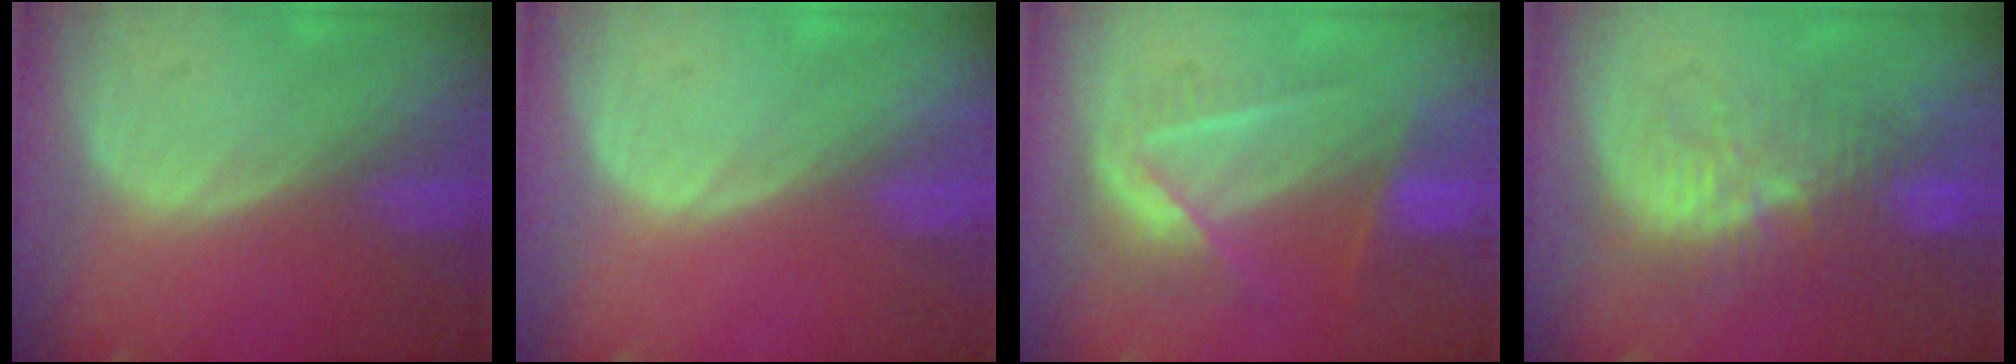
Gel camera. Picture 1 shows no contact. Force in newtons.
{"total": 0.0}
{"total": 7.3, "press": 6.4, "slide": 3.4}
{"total": 9.6, "press": 9.0, "slide": 3.5}